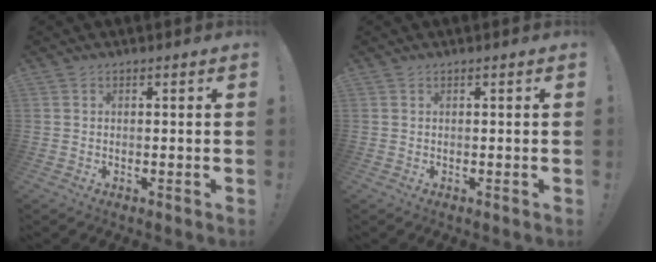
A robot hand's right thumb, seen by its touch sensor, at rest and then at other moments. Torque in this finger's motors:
{"motor_torque": [-0.07, 0.06, -0.24, 0.24, 0.00]}